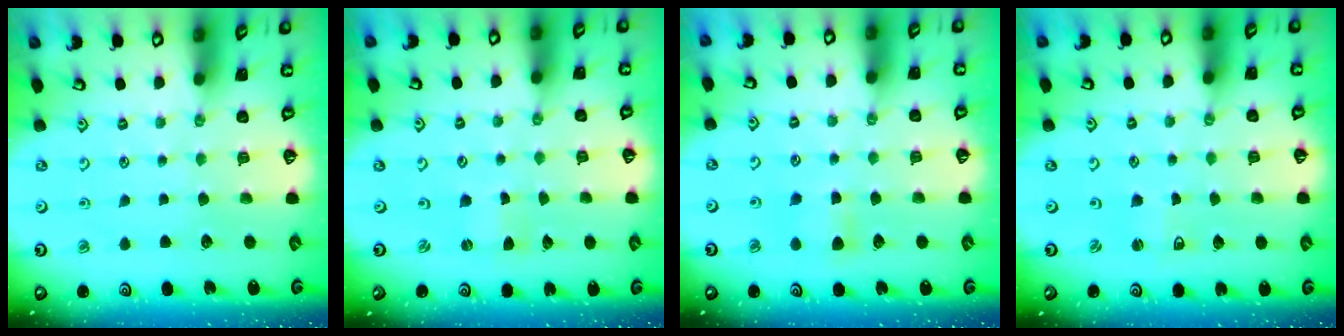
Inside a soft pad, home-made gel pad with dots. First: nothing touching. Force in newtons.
{"total": 0.0}
{"total": 4.4, "press": 4.3, "slide": 0.7}
{"total": 2.1, "press": 2.0, "slide": 0.4}